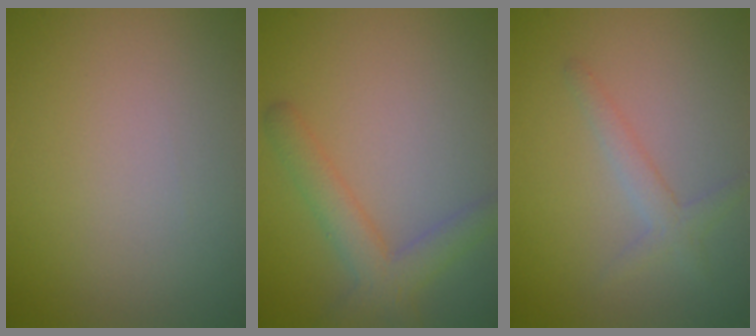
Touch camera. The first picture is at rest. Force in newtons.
{"total": 3.5, "press": 3.5, "slide": 0.2}
{"total": 1.9, "press": 1.9, "slide": 0.1}